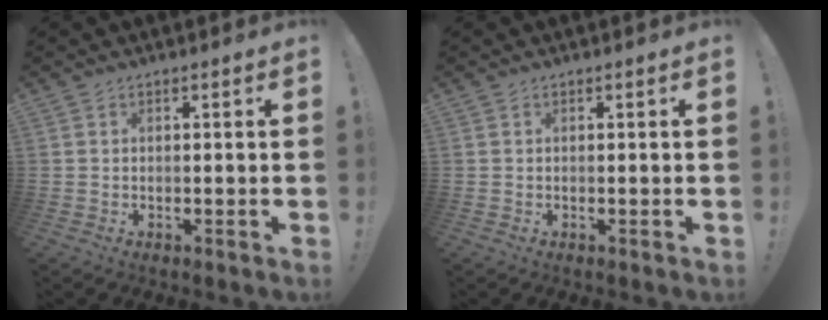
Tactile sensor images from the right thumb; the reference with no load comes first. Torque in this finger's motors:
{"motor_torque": [0.00, 0.00, 0.00, 0.01, 0.01]}